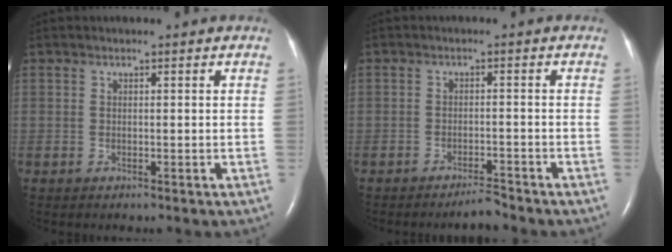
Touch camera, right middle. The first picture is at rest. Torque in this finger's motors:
{"motor_torque": [0.10, -0.10, 0.01, 0.02]}